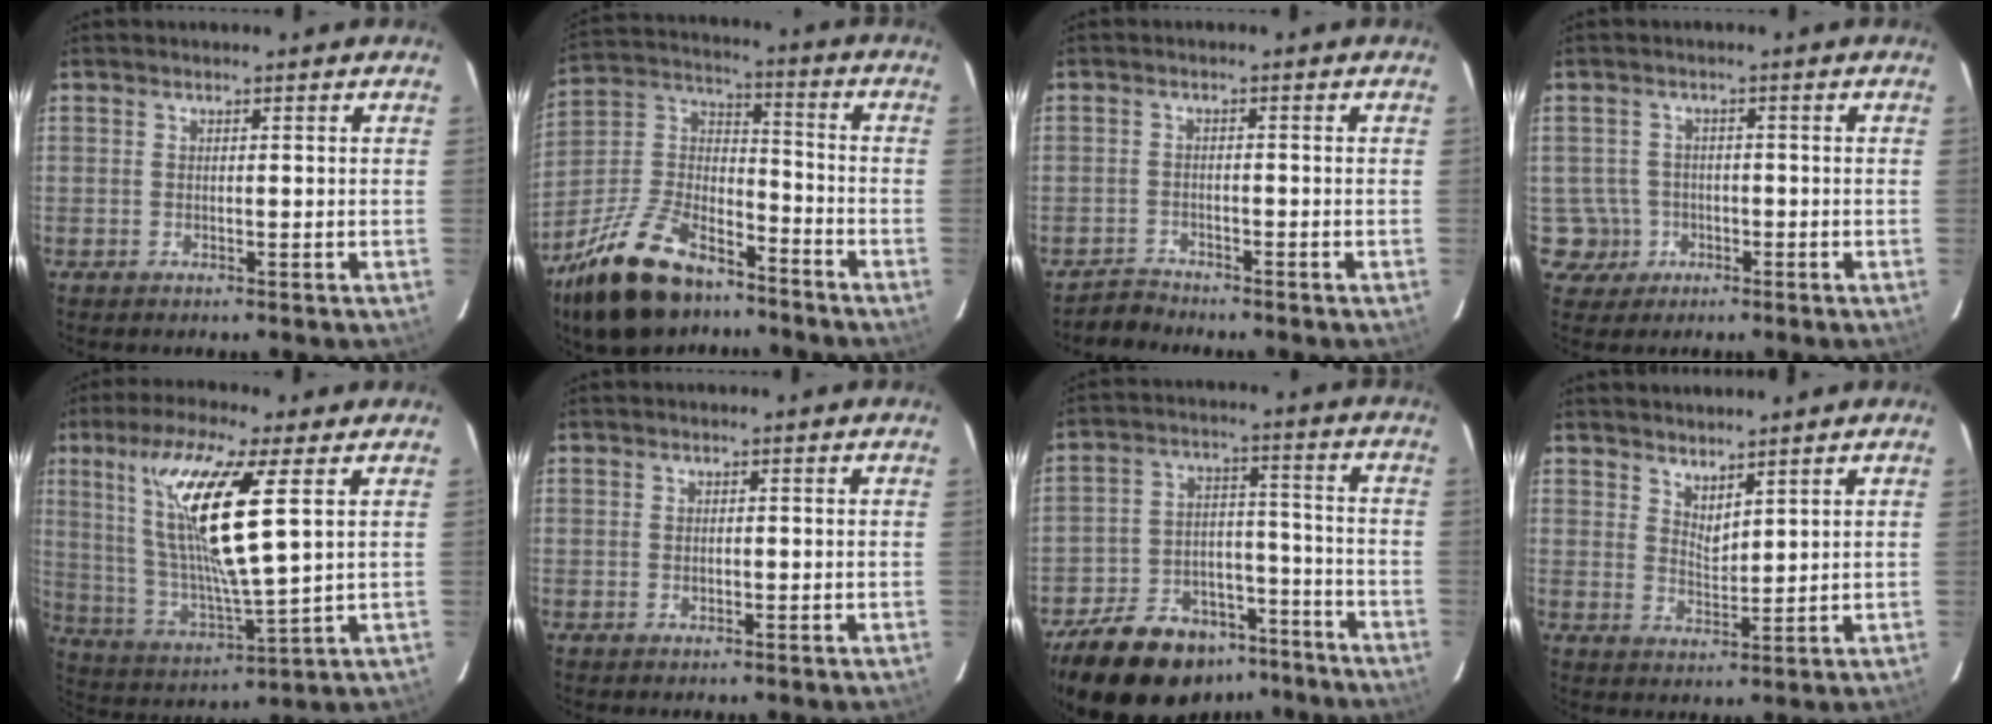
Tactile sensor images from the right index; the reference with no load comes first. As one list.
[{"total": 22.4, "force": [-15.2, 10.6, 12.5], "torque": [-0.262, 0.007, -0.260]}, {"total": 2.1, "force": [-1.9, 0.7, -0.5], "torque": [0.007, 0.004, -0.035]}, {"total": 4.6, "force": [-1.5, 4.3, 0.1], "torque": [-0.009, 0.015, -0.020]}, {"total": 17.9, "force": [6.4, 2.2, 16.5], "torque": [-0.316, -0.002, 0.132]}, {"total": 0.9, "force": [-0.2, 0.8, 0.5], "torque": [-0.007, 0.001, -0.001]}, {"total": 21.0, "force": [-15.8, 10.5, 9.0], "torque": [-0.193, 0.030, -0.223]}, {"total": 3.8, "force": [3.3, 1.1, 1.5], "torque": [-0.021, -0.007, 0.058]}]